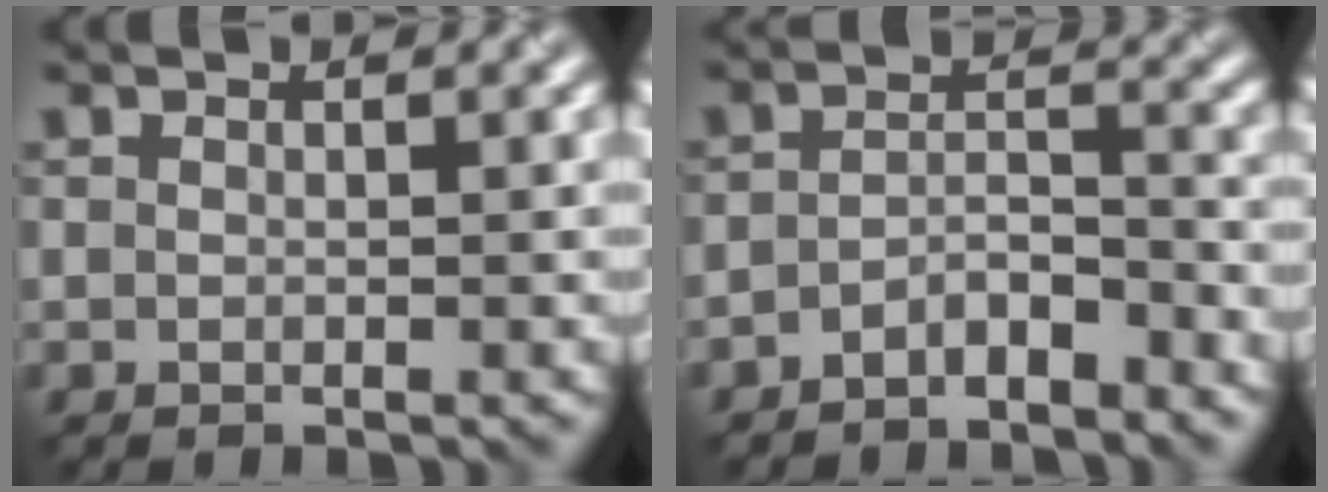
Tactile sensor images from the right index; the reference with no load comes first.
{"total": 2.8, "force": [-2.3, 0.8, 1.5], "torque": [-0.030, 0.009, -0.048]}